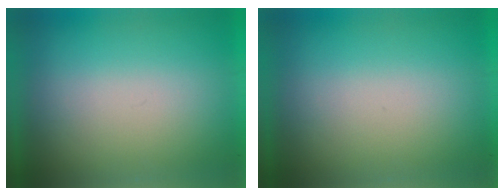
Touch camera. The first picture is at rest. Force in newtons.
{"total": 0.0}